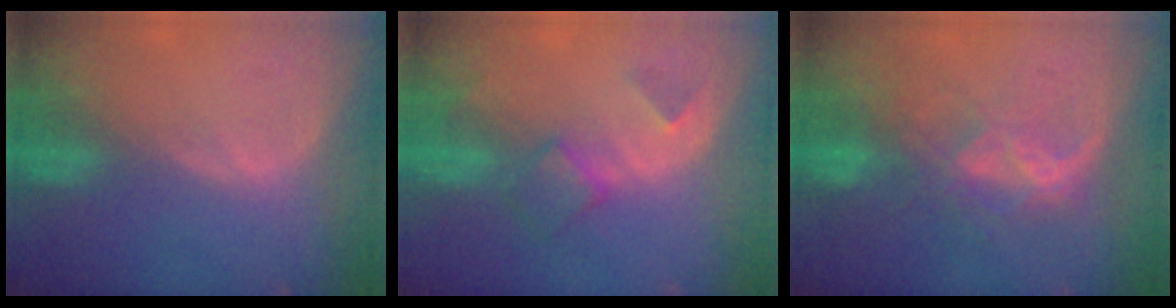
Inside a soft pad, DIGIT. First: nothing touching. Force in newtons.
{"total": 4.9, "press": 4.4, "slide": 2.1}
{"total": 6.6, "press": 5.9, "slide": 2.8}